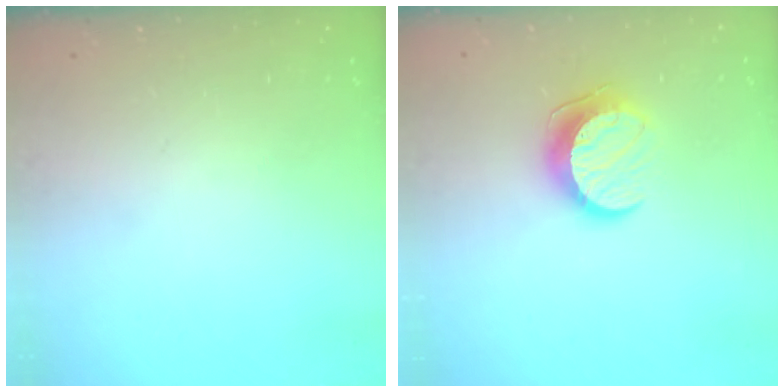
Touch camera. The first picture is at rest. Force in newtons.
{"total": 10.2, "press": 10.2, "slide": 0.6}